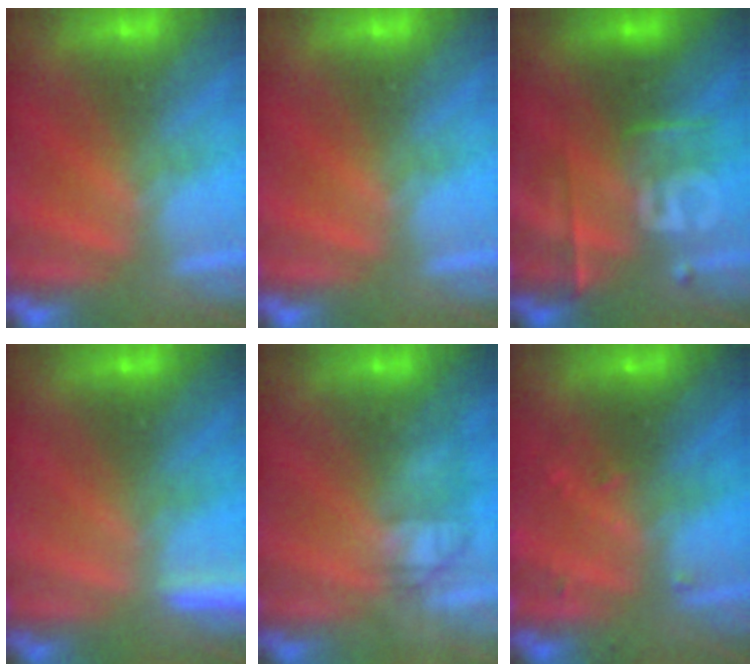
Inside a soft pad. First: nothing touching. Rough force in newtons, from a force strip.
{"total": 0.0}
{"total": 2.4}
{"total": 4.4}
{"total": 2.2}
{"total": 2.9}